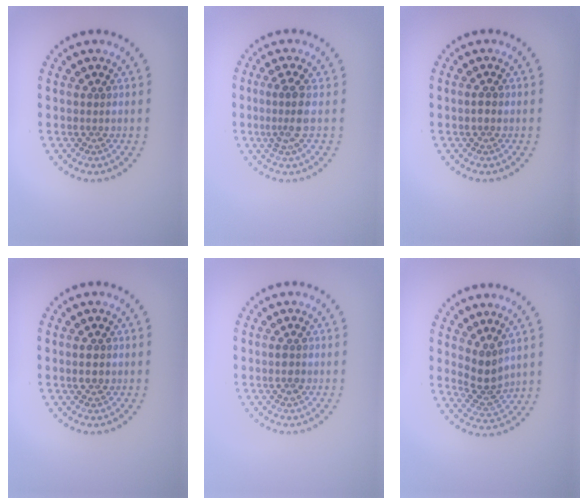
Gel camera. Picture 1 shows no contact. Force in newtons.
{"total": 2.2, "press": 1.9, "slide": 1.2}
{"total": 1.0, "press": 1.0, "slide": 0.1}
{"total": 1.1, "press": 1.1, "slide": 0.1}
{"total": 1.0, "press": 1.0, "slide": 0.1}
{"total": 2.8, "press": 2.4, "slide": 1.4}